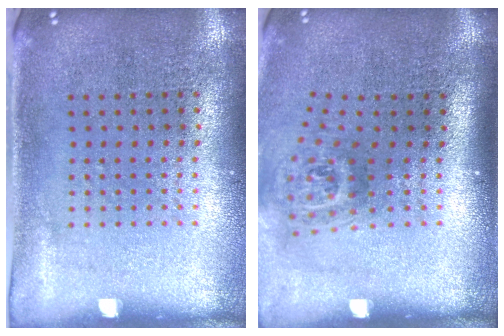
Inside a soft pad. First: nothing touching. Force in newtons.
{"total": 1.8, "press": 1.2, "slide": 1.4}